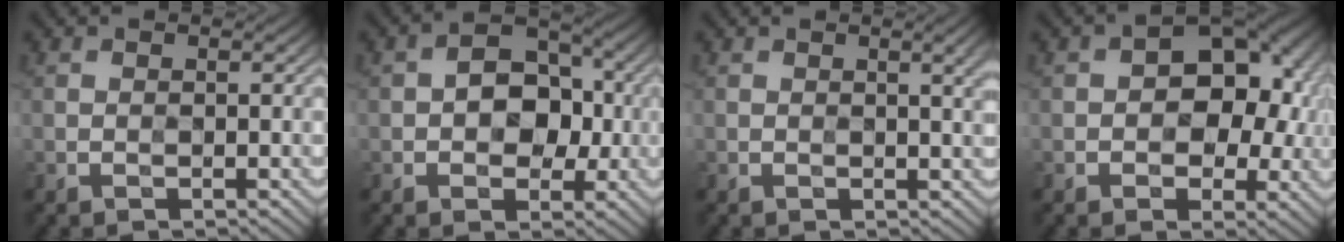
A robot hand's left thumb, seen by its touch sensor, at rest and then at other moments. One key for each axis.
{"total": 6.3, "fx": -0.4, "fy": 4.5, "fz": 4.3, "tx": -0.052, "ty": 0.007, "tz": -0.017}
{"total": 2.7, "fx": 1.0, "fy": 0.6, "fz": 2.5, "tx": -0.034, "ty": 0.002, "tz": 0.016}
{"total": 9.9, "fx": 0.3, "fy": 6.6, "fz": 7.4, "tx": -0.076, "ty": 0.009, "tz": -0.006}